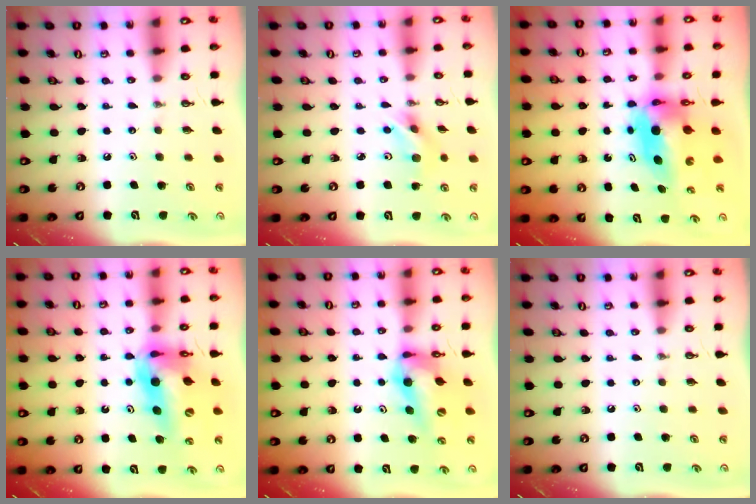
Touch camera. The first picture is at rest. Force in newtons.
{"total": 6.7, "press": 5.0, "slide": 4.4}
{"total": 7.2, "press": 7.2, "slide": 0.4}
{"total": 16.8, "press": 15.9, "slide": 5.4}
{"total": 11.6, "press": 11.6, "slide": 1.0}
{"total": 0.0}